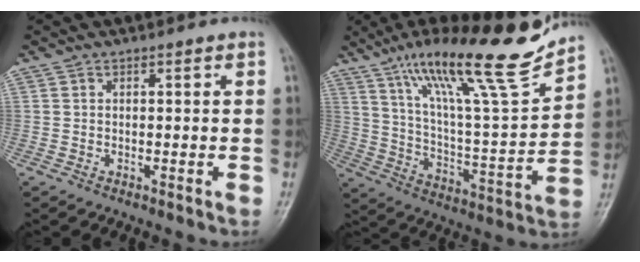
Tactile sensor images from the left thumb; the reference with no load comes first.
{"total": 22.8, "force": [16.8, 2.8, 15.2], "torque": [-0.224, -0.073, 0.286]}